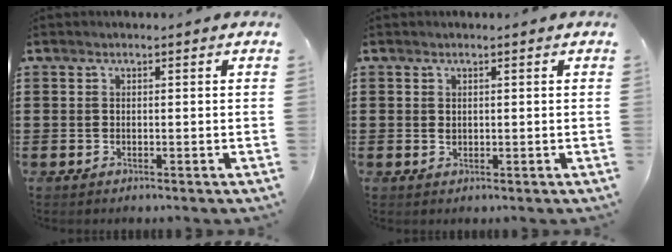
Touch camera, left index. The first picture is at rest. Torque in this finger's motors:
{"motor_torque": [0.16, 0.50, 0.06, 0.02]}